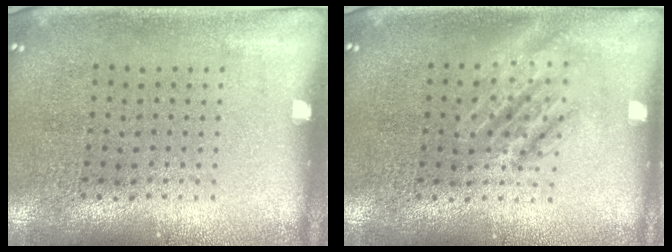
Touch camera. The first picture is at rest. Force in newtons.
{"total": 1.3, "press": 1.3, "slide": 0.1}